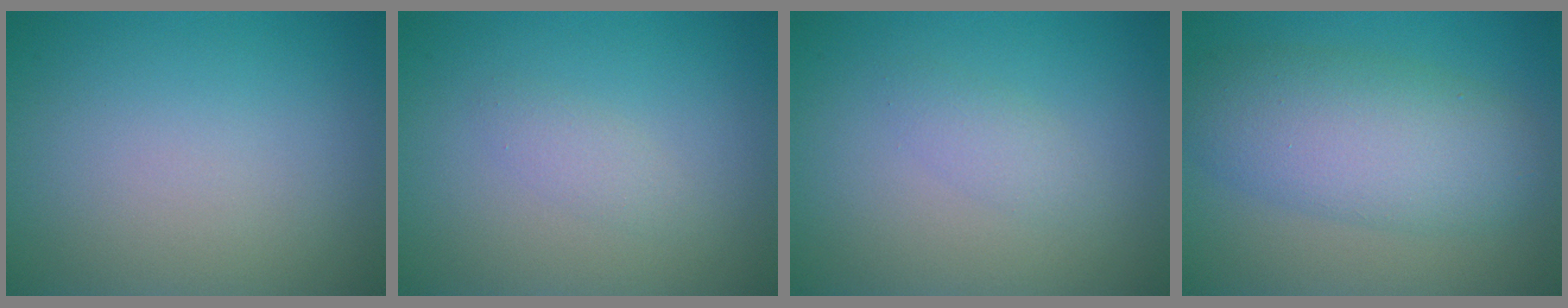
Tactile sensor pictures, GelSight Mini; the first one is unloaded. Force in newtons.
{"total": 1.2, "press": 1.2, "slide": 0.0}
{"total": 1.4, "press": 1.3, "slide": 0.1}
{"total": 7.0, "press": 7.0, "slide": 0.3}